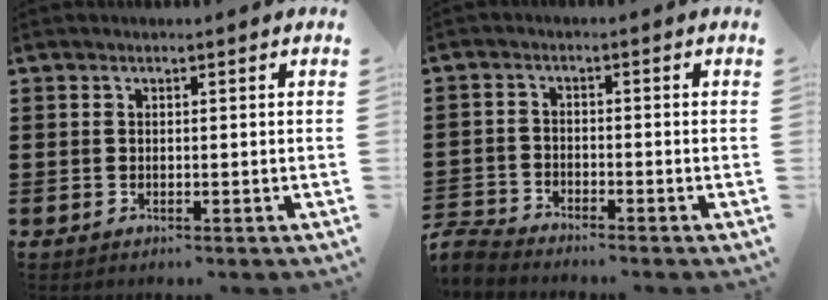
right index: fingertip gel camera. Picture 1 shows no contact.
{"total": 3.1, "force": [-3.1, 0.2, 0.1], "torque": [-0.021, -0.004, -0.071]}